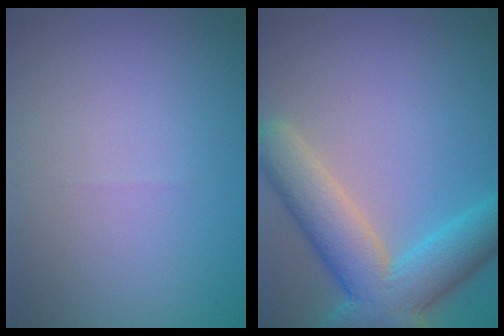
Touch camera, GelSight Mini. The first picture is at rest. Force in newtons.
{"total": 9.0, "press": 9.0, "slide": 0.6}